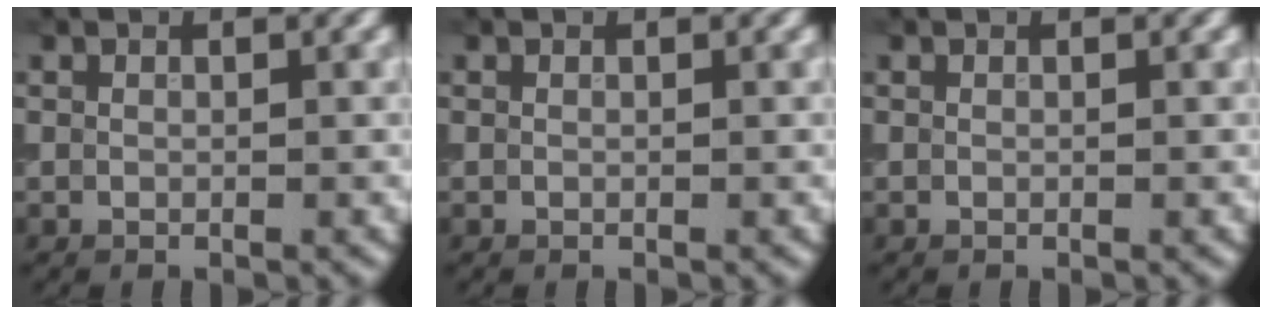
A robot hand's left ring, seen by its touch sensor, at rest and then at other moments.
{"total": 0.0}
{"total": 0.0}